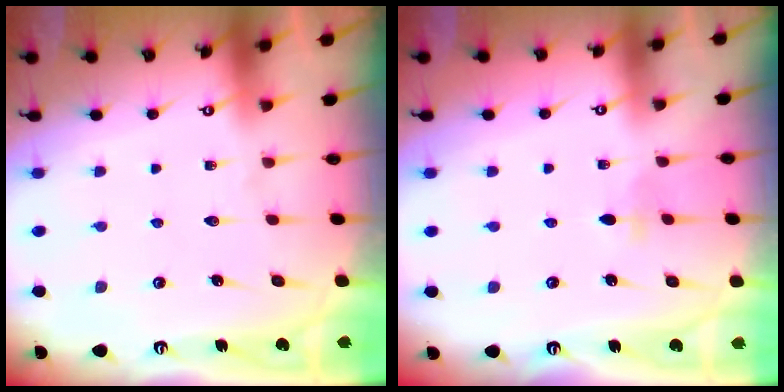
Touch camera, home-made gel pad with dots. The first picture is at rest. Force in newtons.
{"total": 2.8, "press": 2.7, "slide": 0.6}